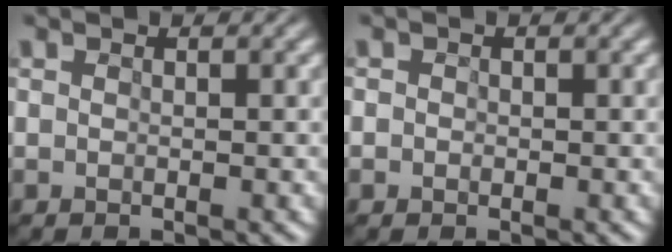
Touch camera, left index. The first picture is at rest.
{"total": 1.4, "force": [0.0, 1.4, 0.5], "torque": [0.011, 0.018, -0.019]}